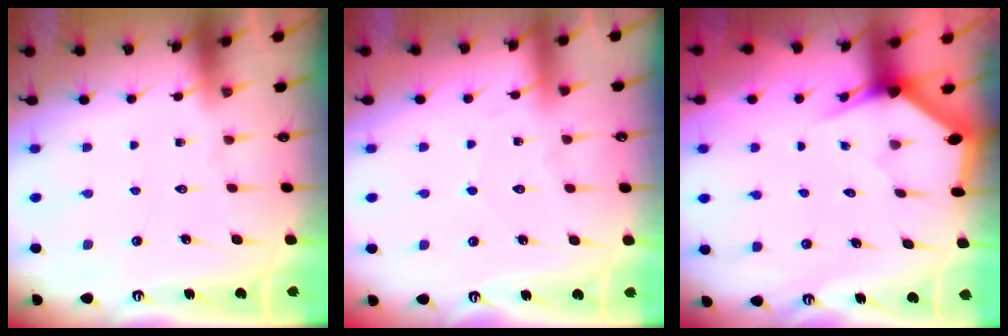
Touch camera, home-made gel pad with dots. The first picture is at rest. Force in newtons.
{"total": 3.6, "press": 3.6, "slide": 0.5}
{"total": 2.9, "press": 2.9, "slide": 0.0}